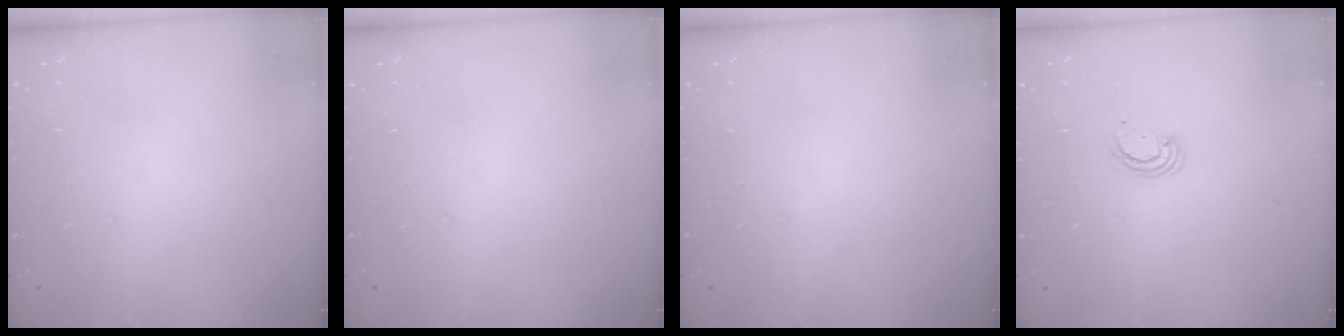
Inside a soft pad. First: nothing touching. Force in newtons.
{"total": 0.0}
{"total": 0.0}
{"total": 2.7, "press": 2.7, "slide": 0.2}